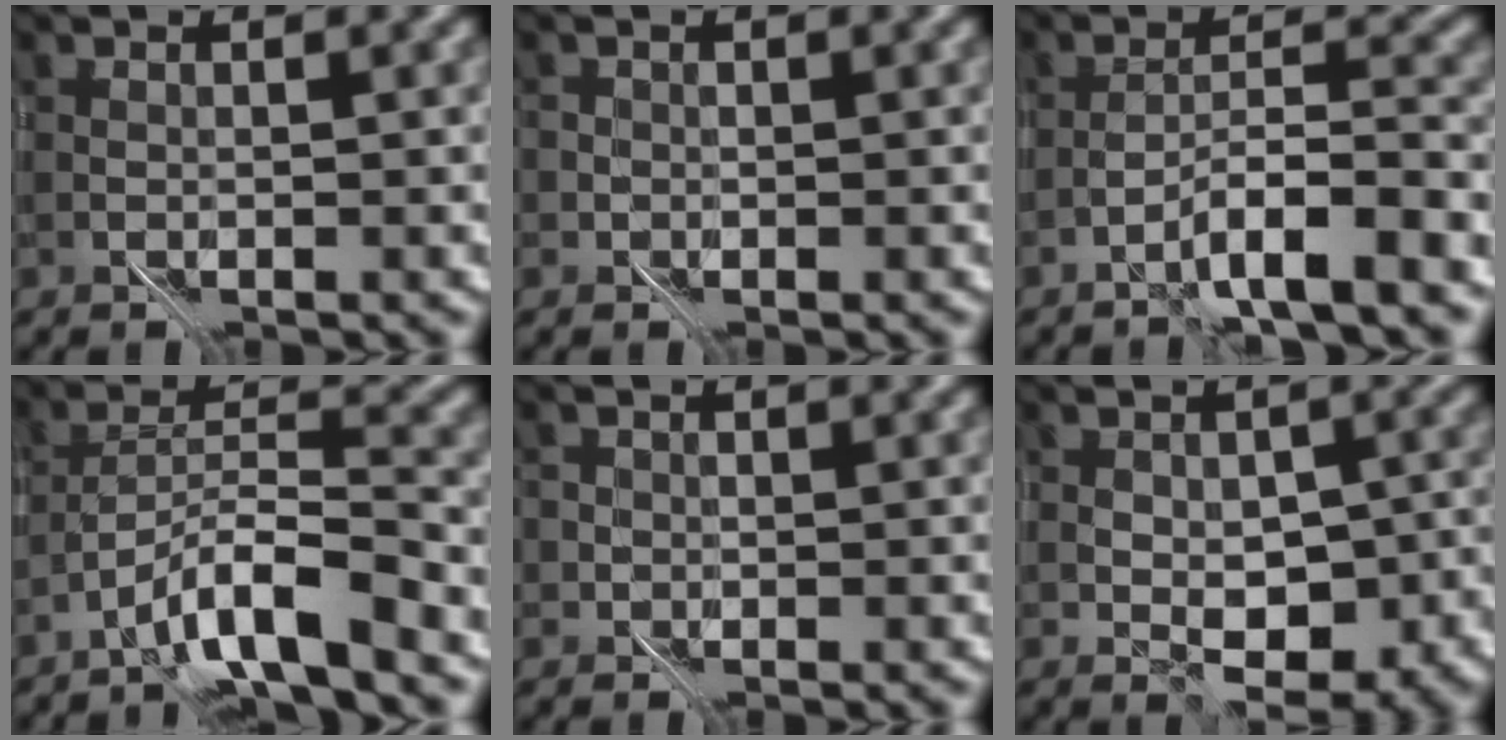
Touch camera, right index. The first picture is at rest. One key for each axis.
{"total": 0.7, "fx": 0.0, "fy": 0.7, "fz": 0.1, "tx": 0.007, "ty": -0.002, "tz": -0.003}
{"total": 4.2, "fx": -2.7, "fy": -0.1, "fz": 3.3, "tx": -0.046, "ty": 0.021, "tz": -0.052}
{"total": 5.5, "fx": -3.9, "fy": 0.3, "fz": 3.9, "tx": -0.063, "ty": 0.014, "tz": -0.074}
{"total": 1.3, "fx": 0.0, "fy": 1.3, "fz": 0.3, "tx": 0.007, "ty": -0.002, "tz": -0.003}
{"total": 5.3, "fx": -1.0, "fy": 2.9, "fz": 4.4, "tx": -0.056, "ty": -0.005, "tz": -0.012}